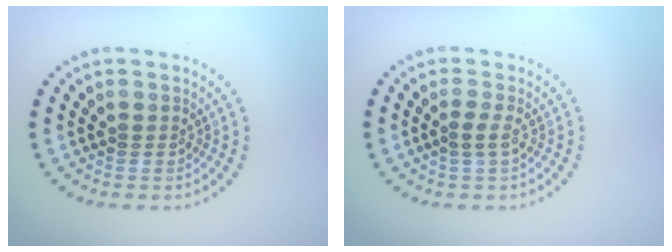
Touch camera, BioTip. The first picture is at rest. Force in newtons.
{"total": 0.9, "press": 0.7, "slide": 0.4}